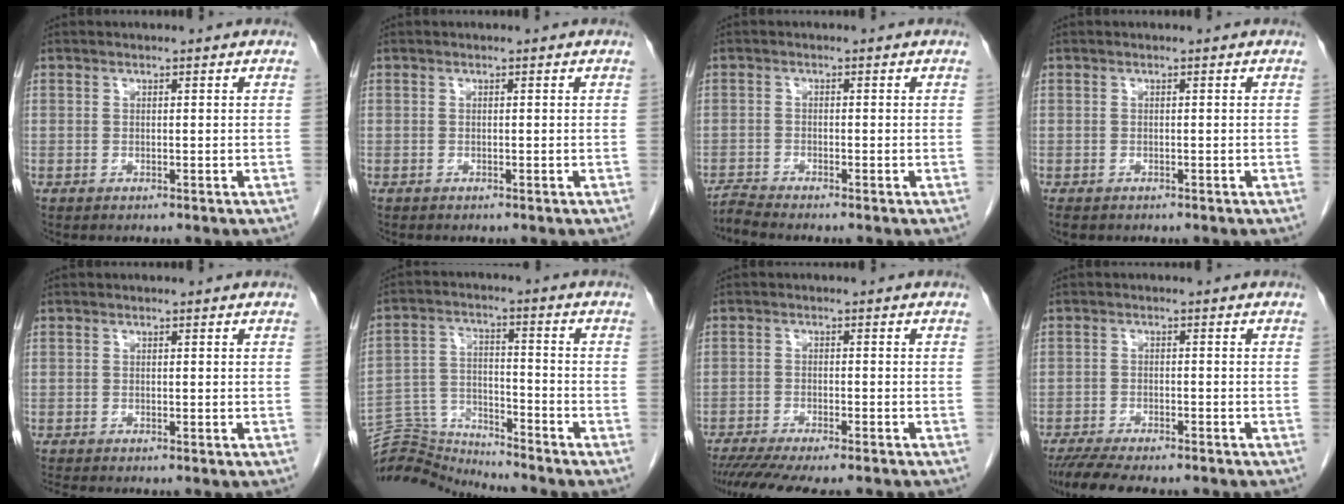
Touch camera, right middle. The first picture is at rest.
{"total": 0.0}
{"total": 2.4, "force": [-2.2, -1.0, 0.0], "torque": [-0.009, -0.016, -0.044]}
{"total": 2.0, "force": [-1.6, 0.9, 0.8], "torque": [-0.015, -0.005, -0.022]}
{"total": 1.0, "force": [-0.9, -0.5, 0.1], "torque": [-0.006, -0.004, -0.020]}
{"total": 10.2, "force": [-10.2, -0.5, -0.9], "torque": [0.006, 0.028, -0.189]}
{"total": 13.2, "force": [-11.4, 1.6, 6.4], "torque": [-0.097, -0.023, -0.165]}
{"total": 10.1, "force": [-8.7, 2.0, 4.7], "torque": [-0.066, -0.011, -0.133]}